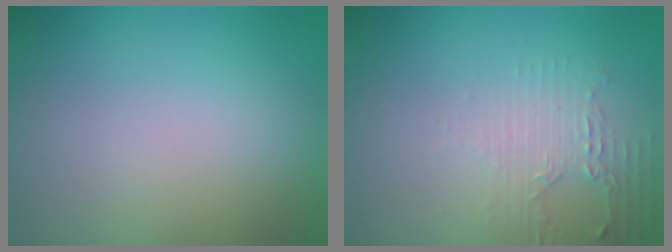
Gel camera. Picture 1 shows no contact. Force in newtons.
{"total": 2.1, "press": 2.0, "slide": 0.4}